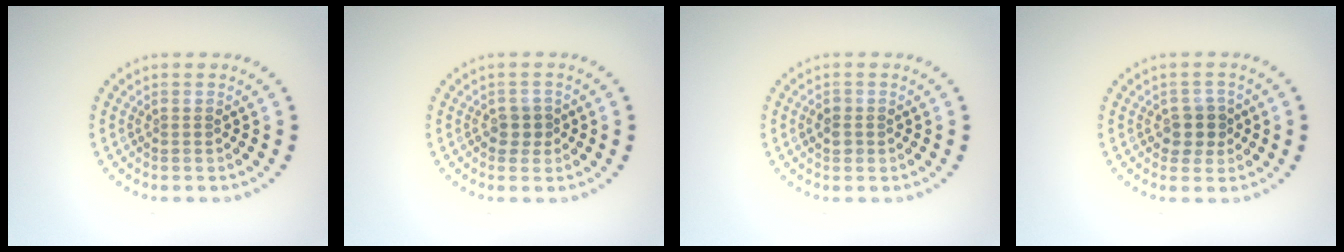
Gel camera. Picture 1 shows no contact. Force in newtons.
{"total": 1.3, "press": 1.1, "slide": 0.7}
{"total": 1.2, "press": 1.2, "slide": 0.4}
{"total": 2.3, "press": 2.1, "slide": 1.0}